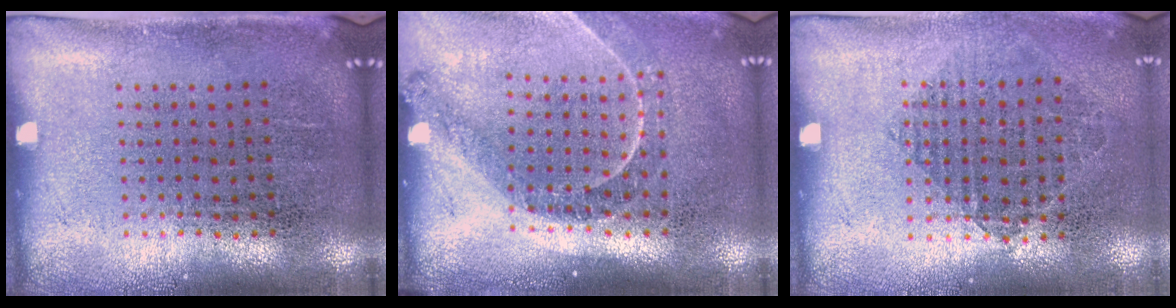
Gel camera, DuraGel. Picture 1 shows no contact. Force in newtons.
{"total": 1.2, "press": 1.2, "slide": 0.1}
{"total": 0.9, "press": 0.9, "slide": 0.3}